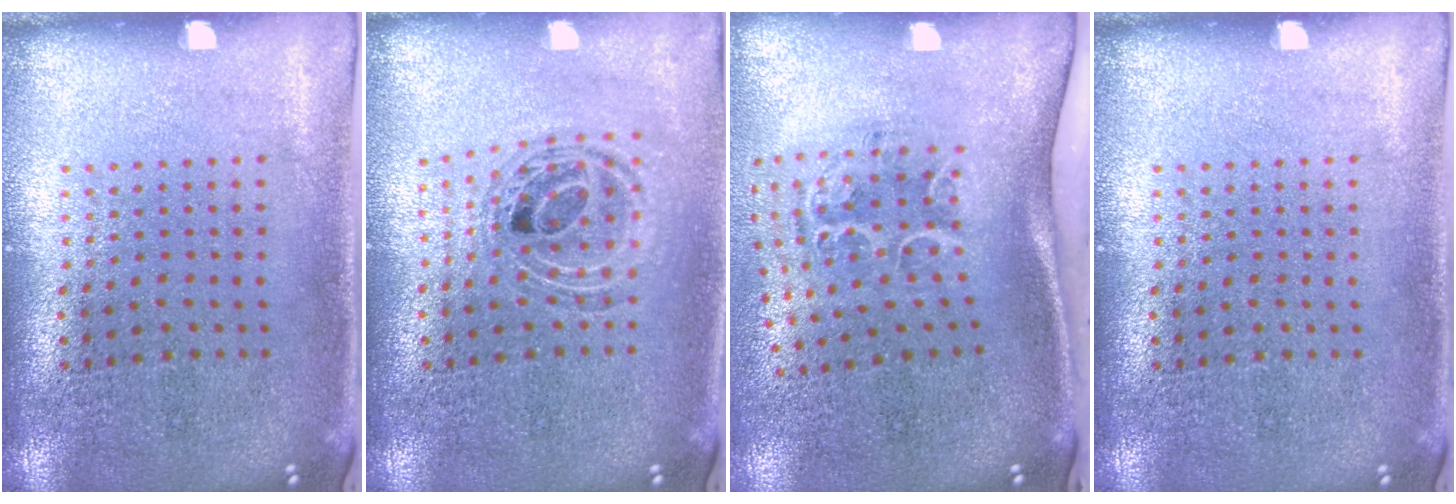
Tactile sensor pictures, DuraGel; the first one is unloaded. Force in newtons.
{"total": 0.8, "press": 0.8, "slide": 0.1}
{"total": 1.6, "press": 1.3, "slide": 1.0}
{"total": 0.0}